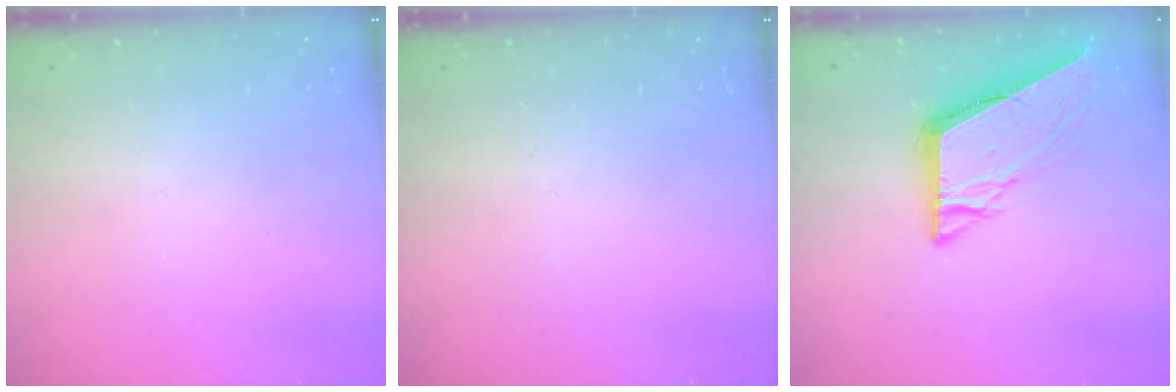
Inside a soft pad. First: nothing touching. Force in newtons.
{"total": 0.0}
{"total": 9.3, "press": 9.3, "slide": 1.0}